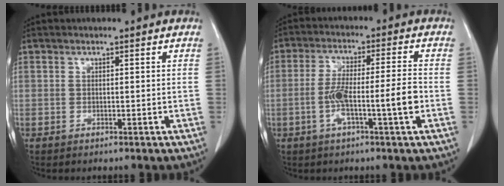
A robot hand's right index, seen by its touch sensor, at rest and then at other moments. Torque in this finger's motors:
{"motor_torque": [0.31, -0.07, 0.46, 0.11]}